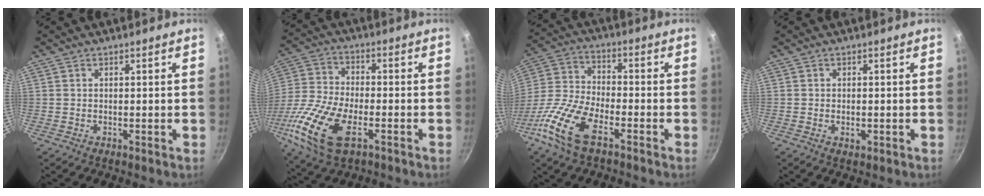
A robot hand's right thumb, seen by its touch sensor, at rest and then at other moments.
{"total": 17.1, "force": [-6.6, 8.2, 13.4], "torque": [-0.279, 0.006, -0.139]}
{"total": 14.2, "force": [-7.9, 5.9, 10.3], "torque": [-0.218, 0.031, -0.171]}
{"total": 1.7, "force": [-0.5, 1.1, 1.3], "torque": [-0.019, 0.000, -0.008]}